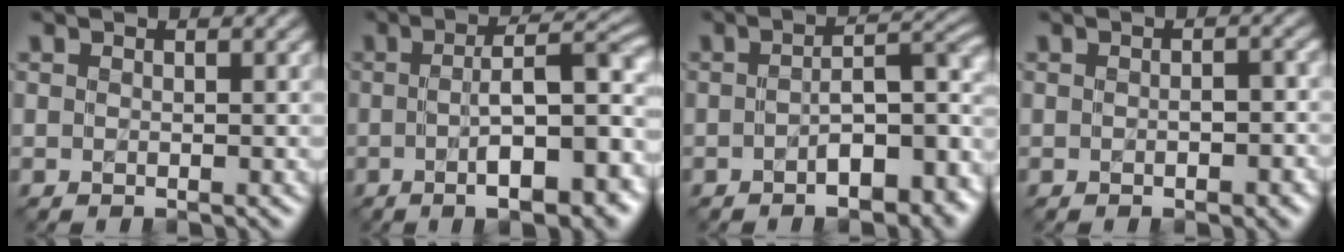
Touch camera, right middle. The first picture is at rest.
{"total": 10.9, "force": [-2.6, 3.2, 10.1], "torque": [-0.131, 0.009, -0.032]}
{"total": 7.7, "force": [-3.2, 3.2, 6.3], "torque": [-0.077, 0.007, -0.048]}
{"total": 2.7, "force": [-0.8, 1.2, 2.2], "torque": [-0.020, 0.003, -0.004]}